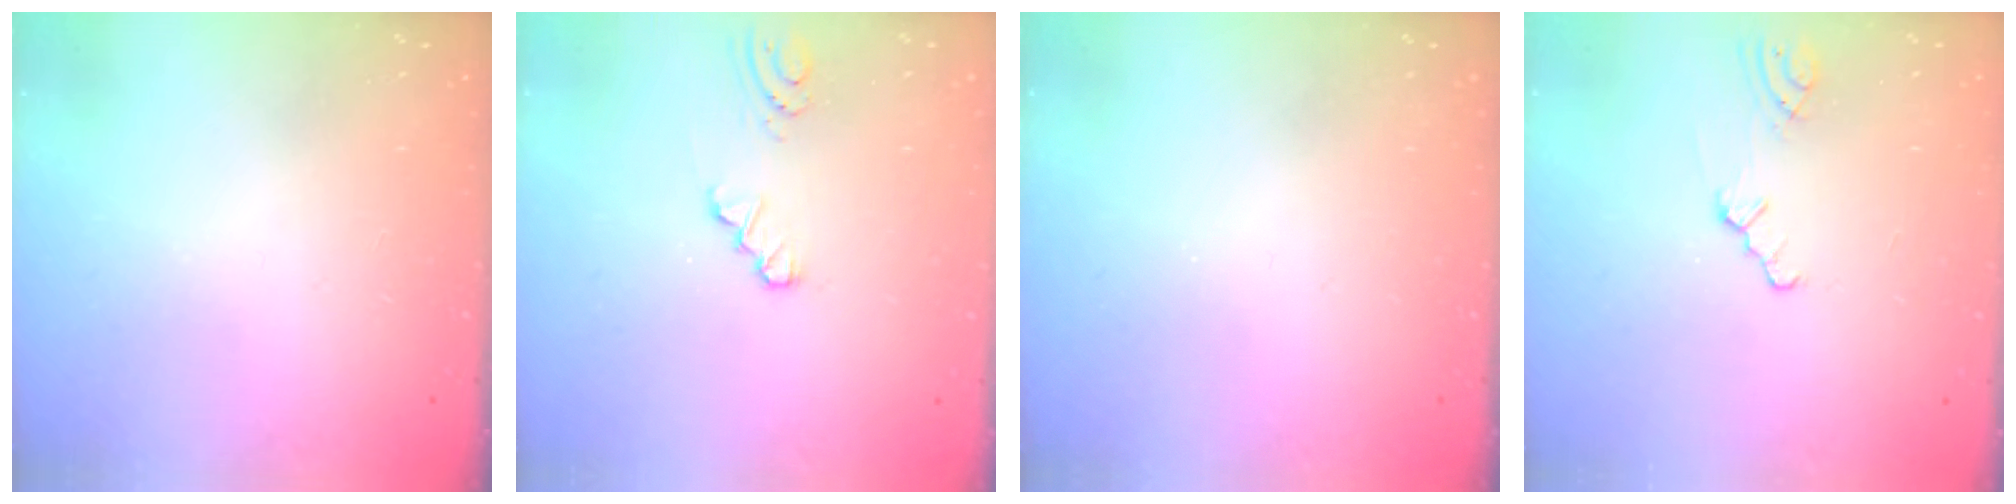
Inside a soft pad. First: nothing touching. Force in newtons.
{"total": 1.0, "press": 1.0, "slide": 0.2}
{"total": 0.0}
{"total": 1.0, "press": 1.0, "slide": 0.2}